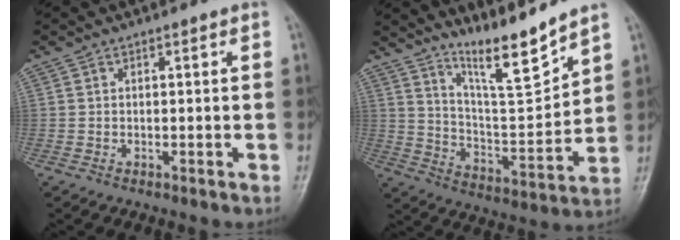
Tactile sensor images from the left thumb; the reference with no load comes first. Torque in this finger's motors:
{"motor_torque": [0.55, -0.16, 1.19, -1.02, 0.11]}